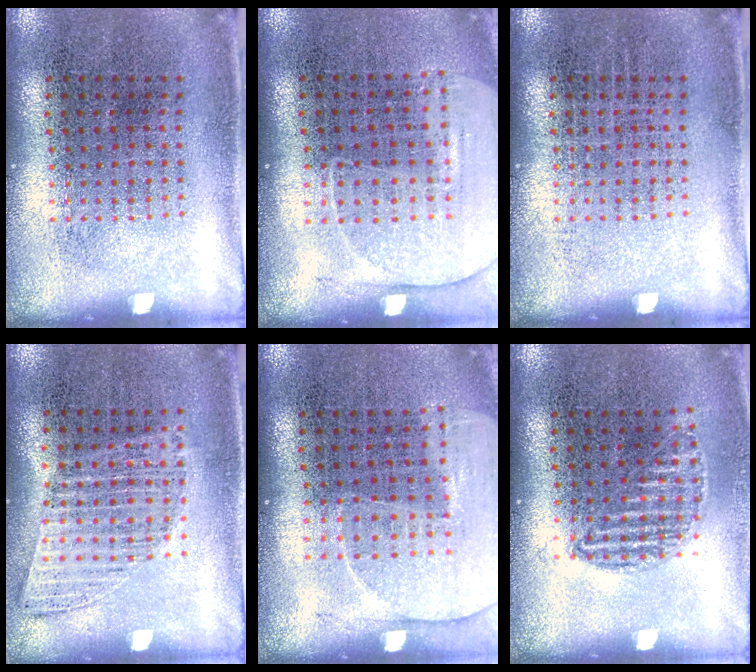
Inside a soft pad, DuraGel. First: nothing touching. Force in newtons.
{"total": 1.4, "press": 1.3, "slide": 0.4}
{"total": 0.0}
{"total": 0.9, "press": 0.9, "slide": 0.3}
{"total": 1.3, "press": 1.3, "slide": 0.4}
{"total": 1.1, "press": 1.0, "slide": 0.4}